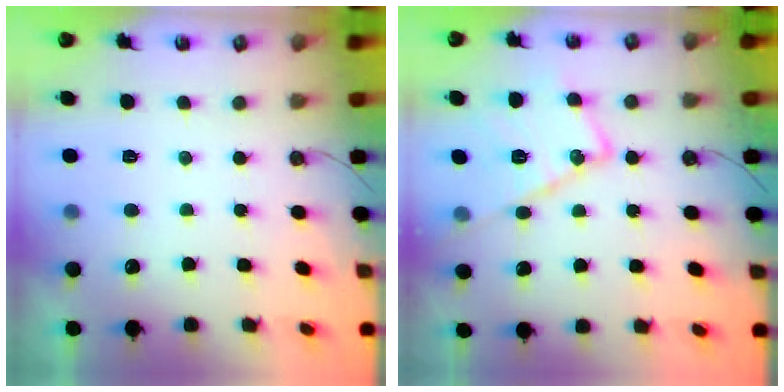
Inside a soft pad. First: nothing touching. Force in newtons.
{"total": 15.8, "press": 15.8, "slide": 0.6}